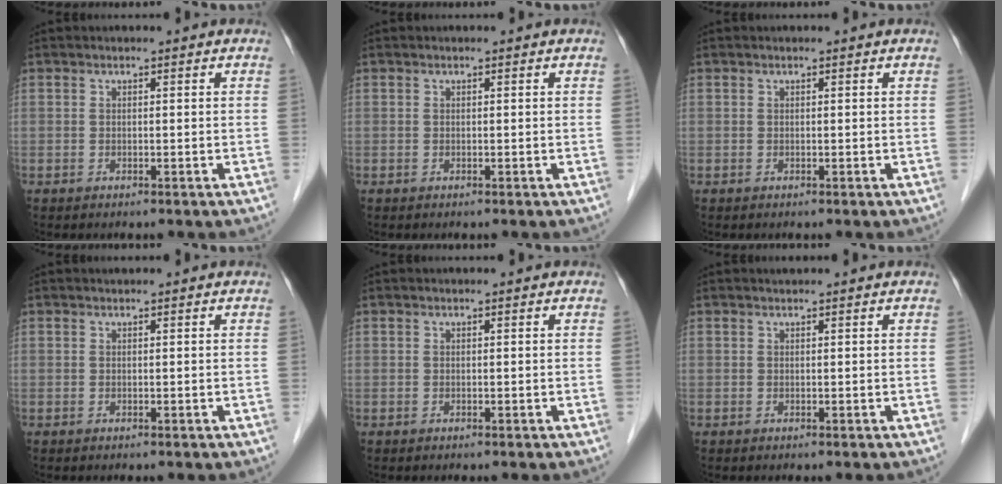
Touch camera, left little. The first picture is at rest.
{"total": 0.0}
{"total": 0.0}
{"total": 0.0}
{"total": 0.0}
{"total": 0.0}